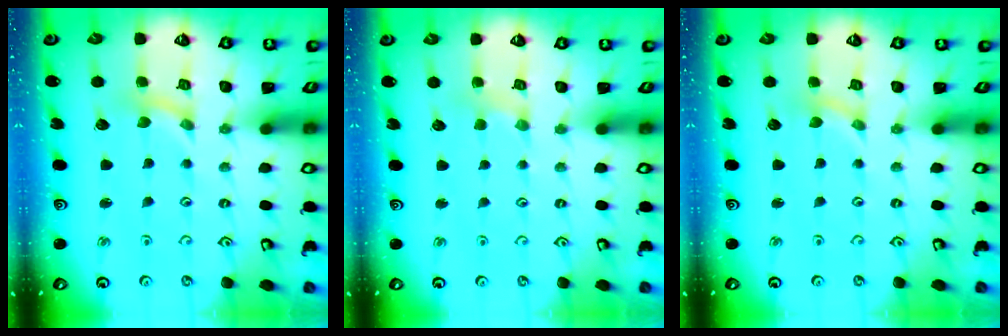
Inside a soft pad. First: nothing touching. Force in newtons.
{"total": 1.8, "press": 1.7, "slide": 0.4}
{"total": 0.0}